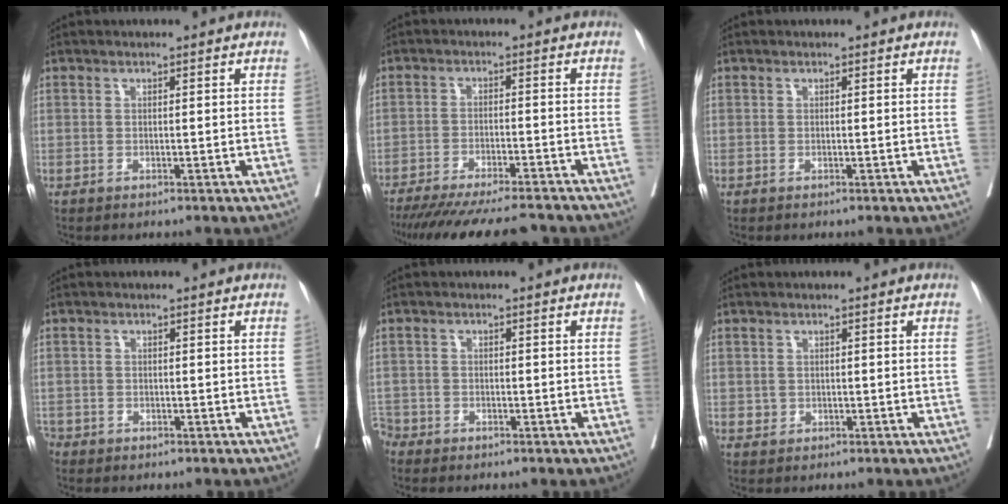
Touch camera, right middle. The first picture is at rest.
{"total": 17.7, "force": [-15.8, 1.8, 7.6], "torque": [-0.120, -0.038, -0.222]}
{"total": 0.0}
{"total": 2.2, "force": [-1.5, 1.6, 0.1], "torque": [-0.008, 0.005, -0.033]}
{"total": 3.1, "force": [-2.5, 1.7, 0.2], "torque": [-0.005, 0.003, -0.051]}
{"total": 0.9, "force": [-0.1, 0.9, 0.2], "torque": [0.000, 0.002, 0.000]}